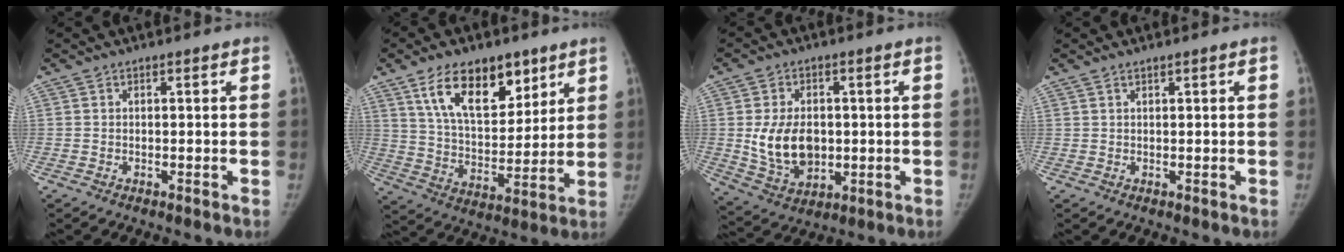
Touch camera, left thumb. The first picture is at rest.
{"total": 16.4, "force": [9.5, 8.7, 10.1], "torque": [-0.124, -0.048, 0.172]}
{"total": 11.5, "force": [0.0, 8.1, 8.3], "torque": [-0.124, -0.010, 0.015]}
{"total": 0.6, "force": [0.5, 0.1, 0.3], "torque": [-0.005, -0.003, 0.010]}